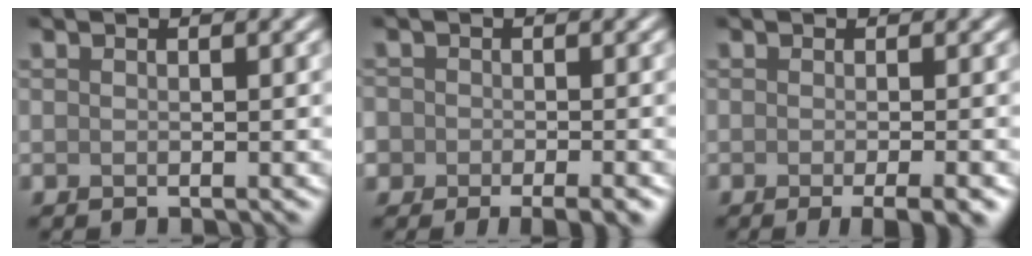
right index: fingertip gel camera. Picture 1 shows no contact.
{"total": 5.2, "force": [-2.9, 3.2, 2.9], "torque": [-0.026, -0.009, -0.037]}
{"total": 3.5, "force": [-1.5, 0.8, 3.1], "torque": [-0.033, -0.002, -0.020]}